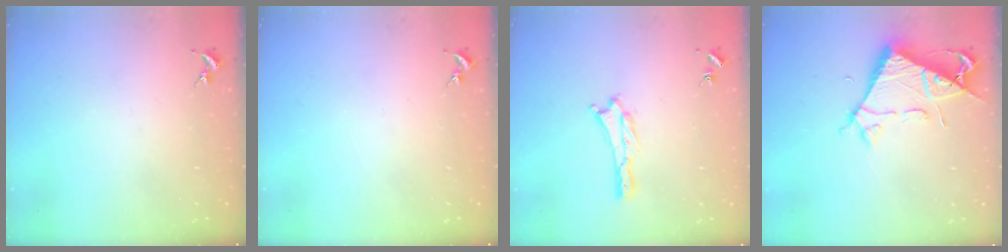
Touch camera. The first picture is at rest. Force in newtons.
{"total": 0.0}
{"total": 0.0}
{"total": 6.6, "press": 6.6, "slide": 0.7}